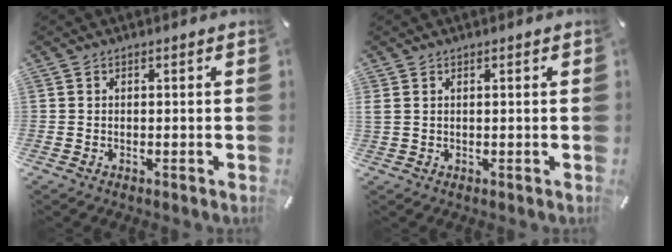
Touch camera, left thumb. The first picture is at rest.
{"total": 1.2, "force": [0.5, 0.3, 1.0], "torque": [-0.021, 0.000, 0.009]}